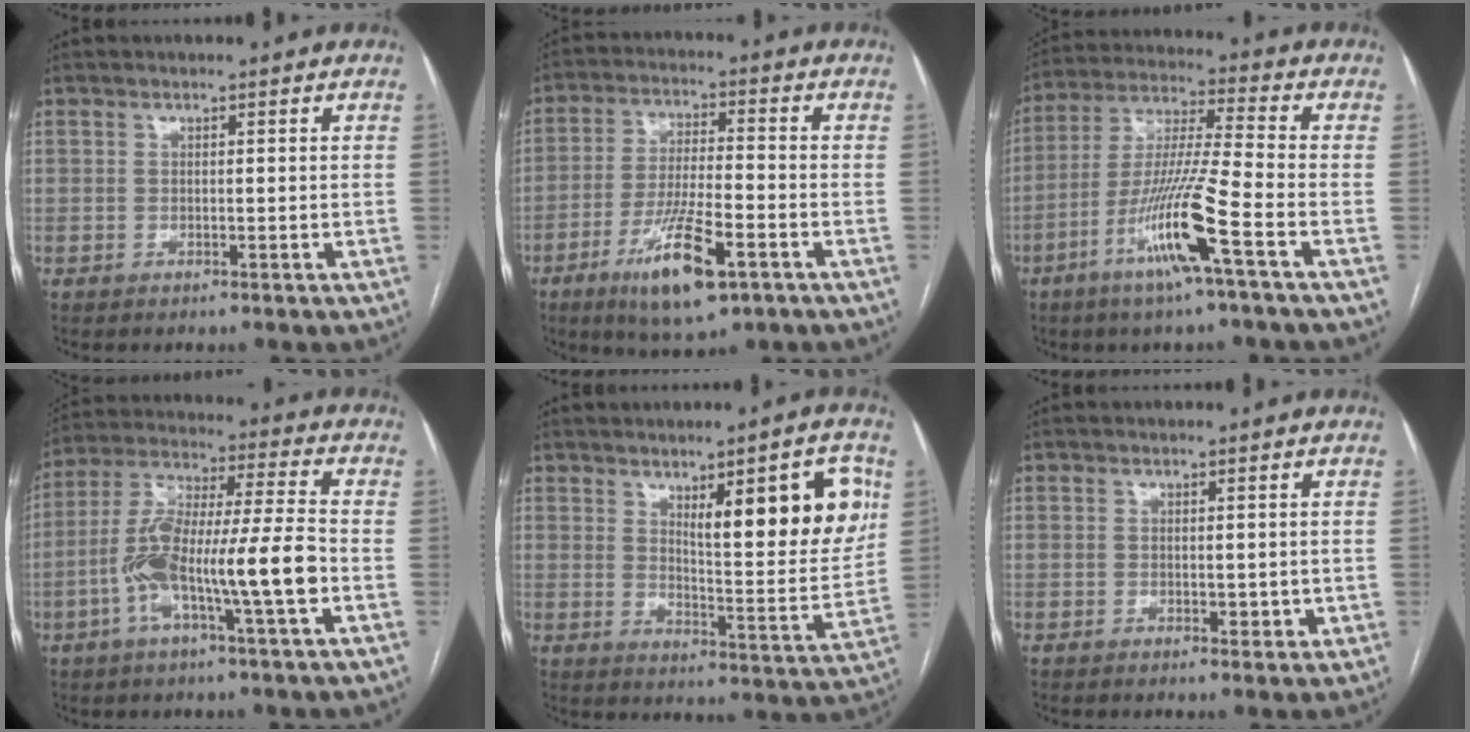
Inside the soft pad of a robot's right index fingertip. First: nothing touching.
{"total": 12.1, "force": [-6.1, 2.3, 10.2], "torque": [-0.194, -0.019, -0.102]}
{"total": 13.5, "force": [-6.2, -0.8, 12.0], "torque": [-0.241, -0.013, -0.120]}
{"total": 15.2, "force": [-4.4, 1.1, 14.5], "torque": [-0.277, 0.012, -0.081]}
{"total": 15.2, "force": [5.7, 3.0, 13.8], "torque": [-0.181, -0.006, 0.086]}
{"total": 1.8, "force": [-0.1, 1.2, 1.3], "torque": [-0.015, 0.000, 0.002]}